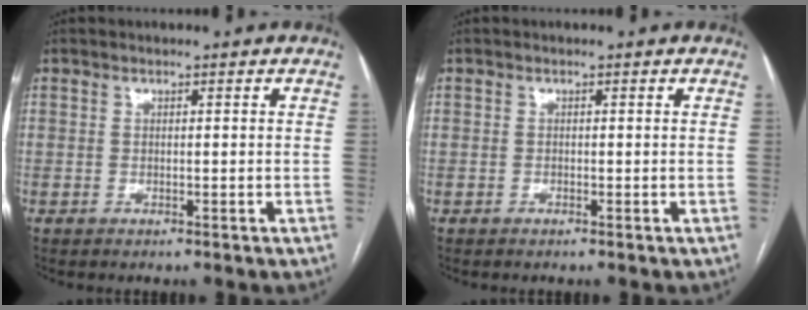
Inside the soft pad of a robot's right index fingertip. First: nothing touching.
{"total": 0.0}